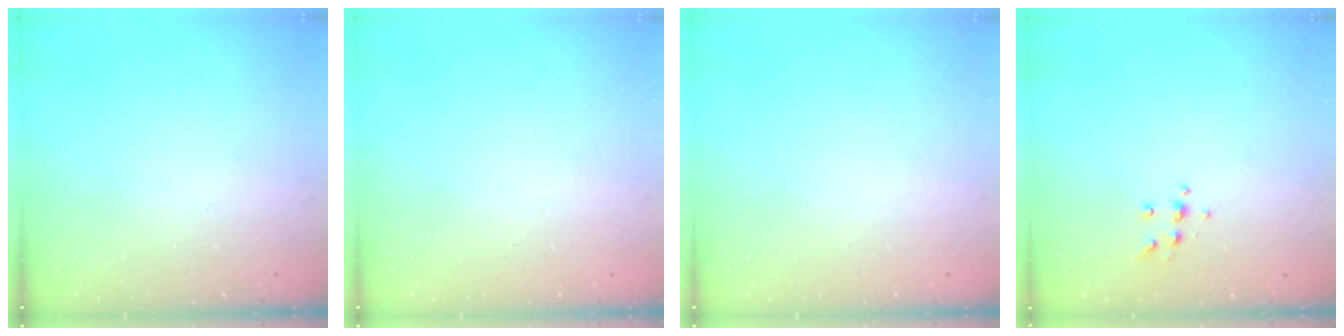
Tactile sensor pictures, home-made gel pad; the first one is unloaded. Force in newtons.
{"total": 0.0}
{"total": 0.6, "press": 0.0, "slide": 0.6}
{"total": 5.7, "press": 5.7, "slide": 0.9}